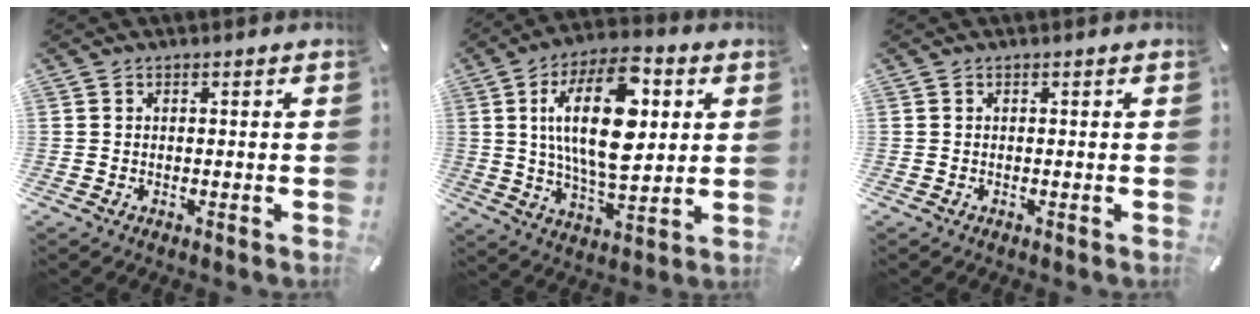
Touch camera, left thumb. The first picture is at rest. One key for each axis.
{"total": 20.6, "fx": 5.3, "fy": 9.9, "fz": 17.3, "tx": -0.319, "ty": -0.006, "tz": 0.080}
{"total": 0.0}